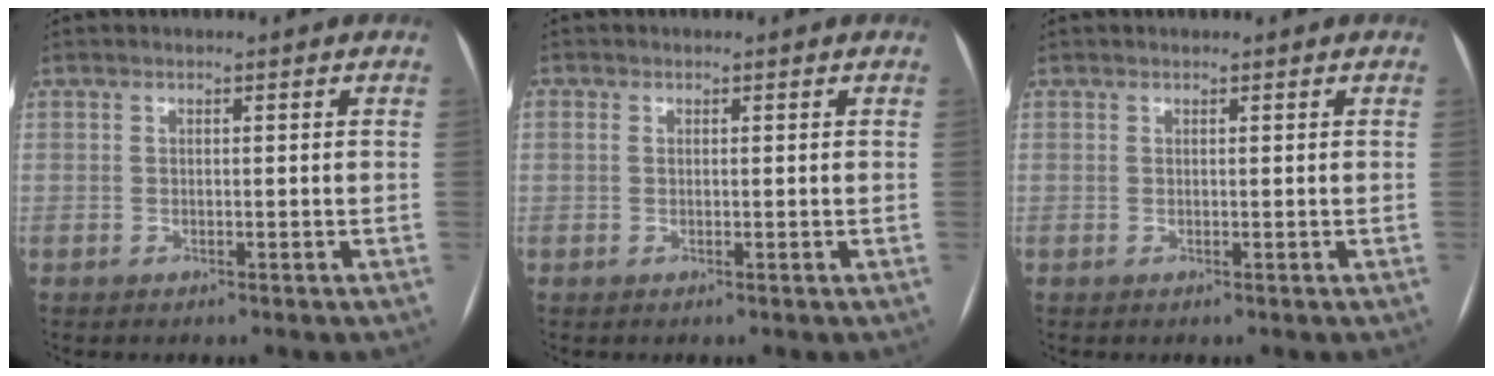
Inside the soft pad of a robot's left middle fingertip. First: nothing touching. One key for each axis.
{"total": 0.8, "fx": -0.4, "fy": -0.6, "fz": -0.1, "tx": -0.001, "ty": -0.002, "tz": -0.008}
{"total": 0.0}